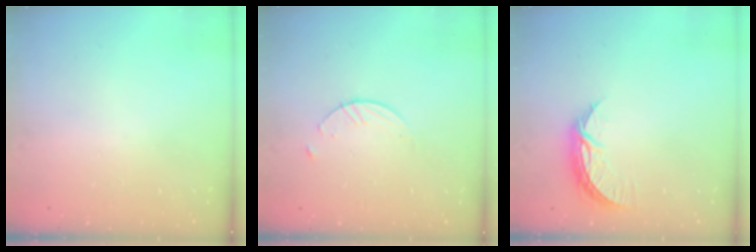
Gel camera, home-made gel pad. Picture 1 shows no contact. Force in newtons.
{"total": 2.7, "press": 2.6, "slide": 0.3}
{"total": 6.8, "press": 6.8, "slide": 0.3}